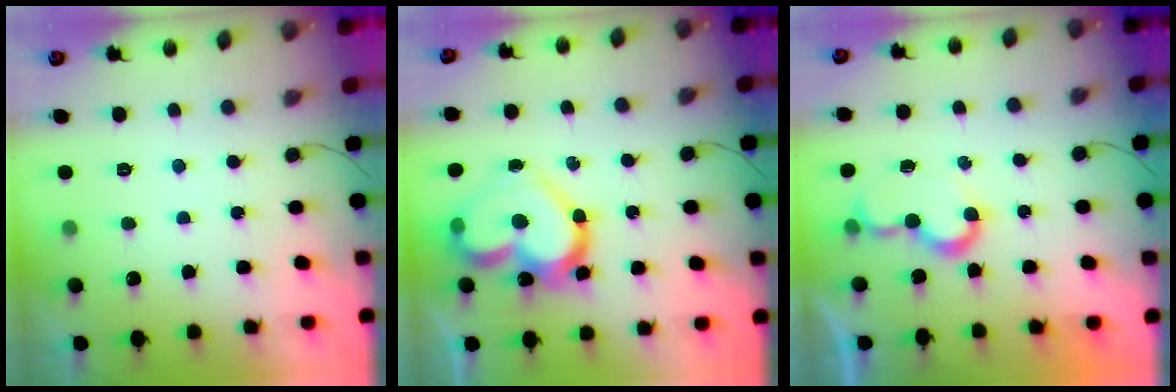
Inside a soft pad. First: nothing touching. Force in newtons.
{"total": 19.2, "press": 19.1, "slide": 2.1}
{"total": 6.6, "press": 6.5, "slide": 0.7}